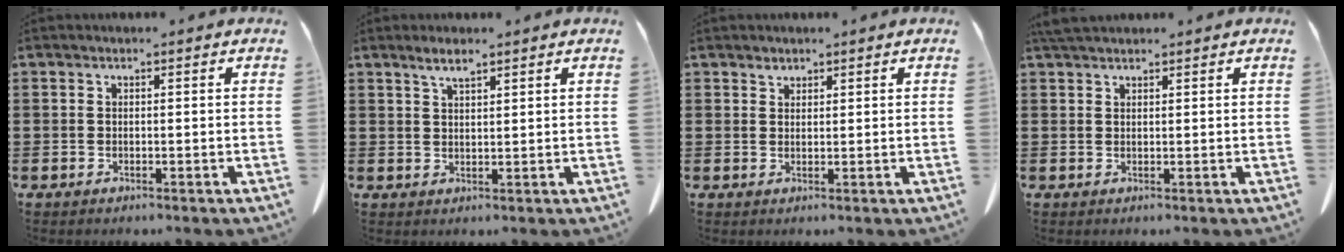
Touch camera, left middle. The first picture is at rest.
{"total": 2.4, "force": [1.9, 0.4, 1.5], "torque": [-0.032, 0.001, 0.034]}
{"total": 1.3, "force": [1.2, 0.5, 0.1], "torque": [-0.005, -0.001, 0.026]}
{"total": 2.4, "force": [2.1, 0.6, 0.9], "torque": [-0.024, 0.003, 0.041]}